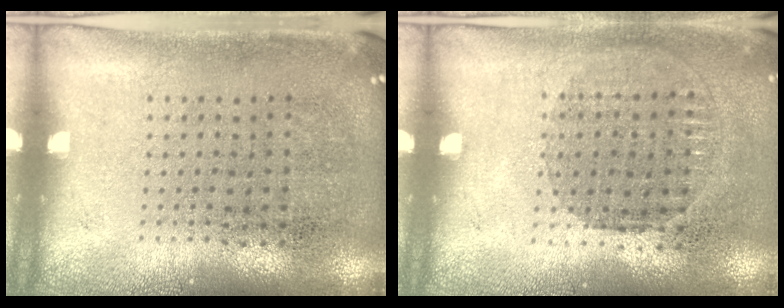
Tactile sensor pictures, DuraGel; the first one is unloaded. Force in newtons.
{"total": 0.9, "press": 0.9, "slide": 0.3}